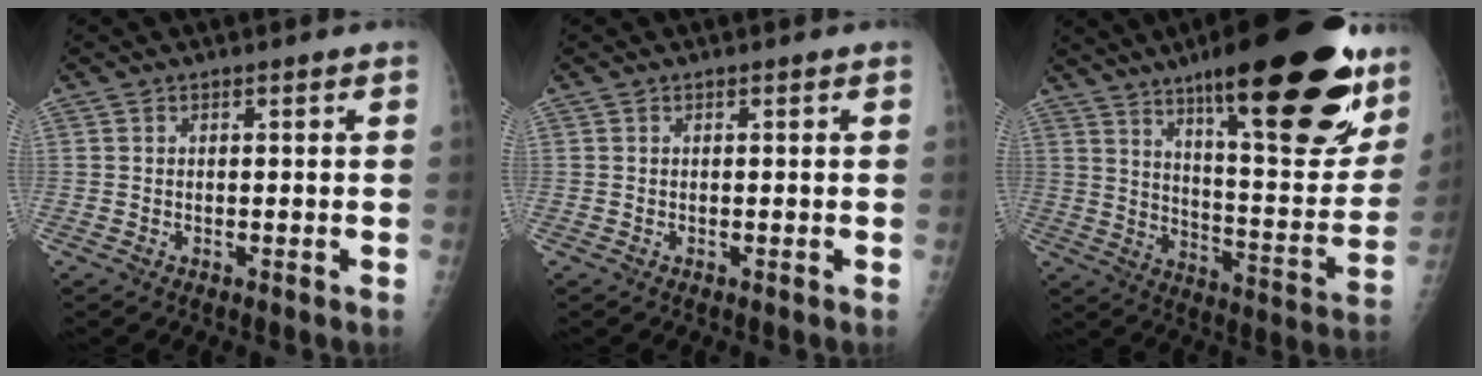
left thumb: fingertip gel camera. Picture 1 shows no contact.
{"total": 0.0}
{"total": 30.0, "force": [17.5, 7.8, 23.1], "torque": [-0.298, -0.067, 0.264]}